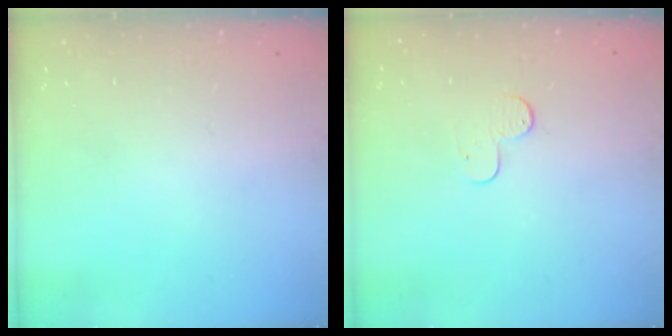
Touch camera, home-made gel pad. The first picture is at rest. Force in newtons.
{"total": 4.8, "press": 4.8, "slide": 0.5}